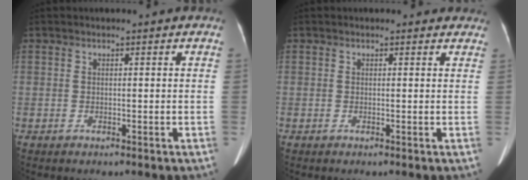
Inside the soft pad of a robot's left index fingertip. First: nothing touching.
{"total": 1.8, "force": [1.5, 1.0, 0.2], "torque": [0.002, -0.001, 0.002]}